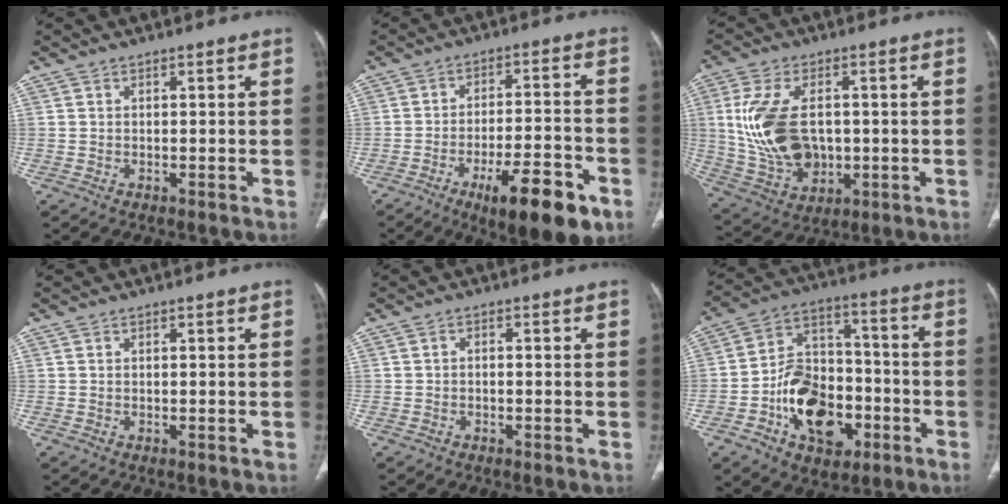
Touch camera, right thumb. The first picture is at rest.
{"total": 15.2, "force": [-8.0, 4.7, 12.1], "torque": [-0.166, 0.036, -0.116]}
{"total": 15.5, "force": [1.0, 9.9, 12.0], "torque": [-0.228, -0.007, 0.036]}
{"total": 0.0}
{"total": 0.8, "force": [-0.4, 0.5, 0.4], "torque": [-0.004, 0.004, -0.010]}
{"total": 18.3, "force": [-6.5, 12.2, 11.9], "torque": [-0.152, 0.047, -0.102]}